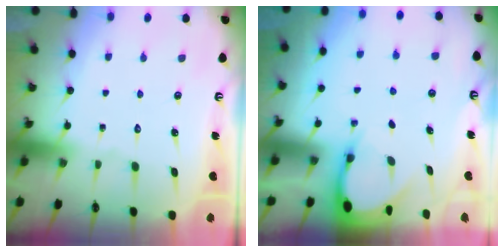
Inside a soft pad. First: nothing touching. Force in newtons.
{"total": 3.3, "press": 3.3, "slide": 0.3}